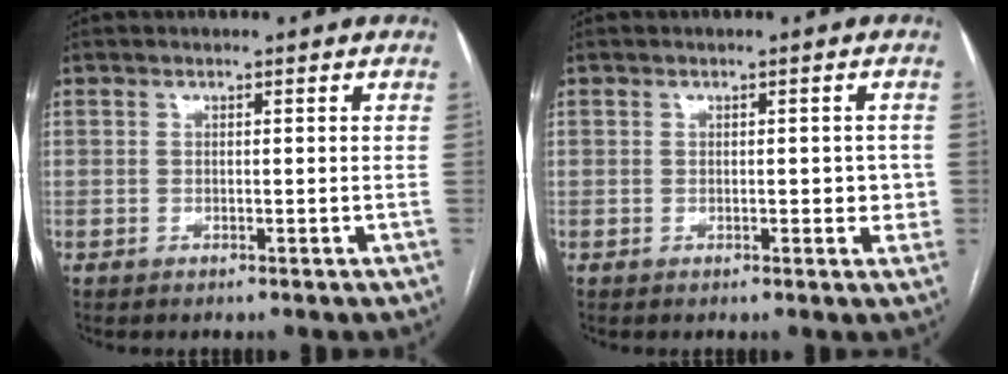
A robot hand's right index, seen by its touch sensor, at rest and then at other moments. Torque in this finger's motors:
{"motor_torque": [0.27, -0.08, 0.02, 0.01]}